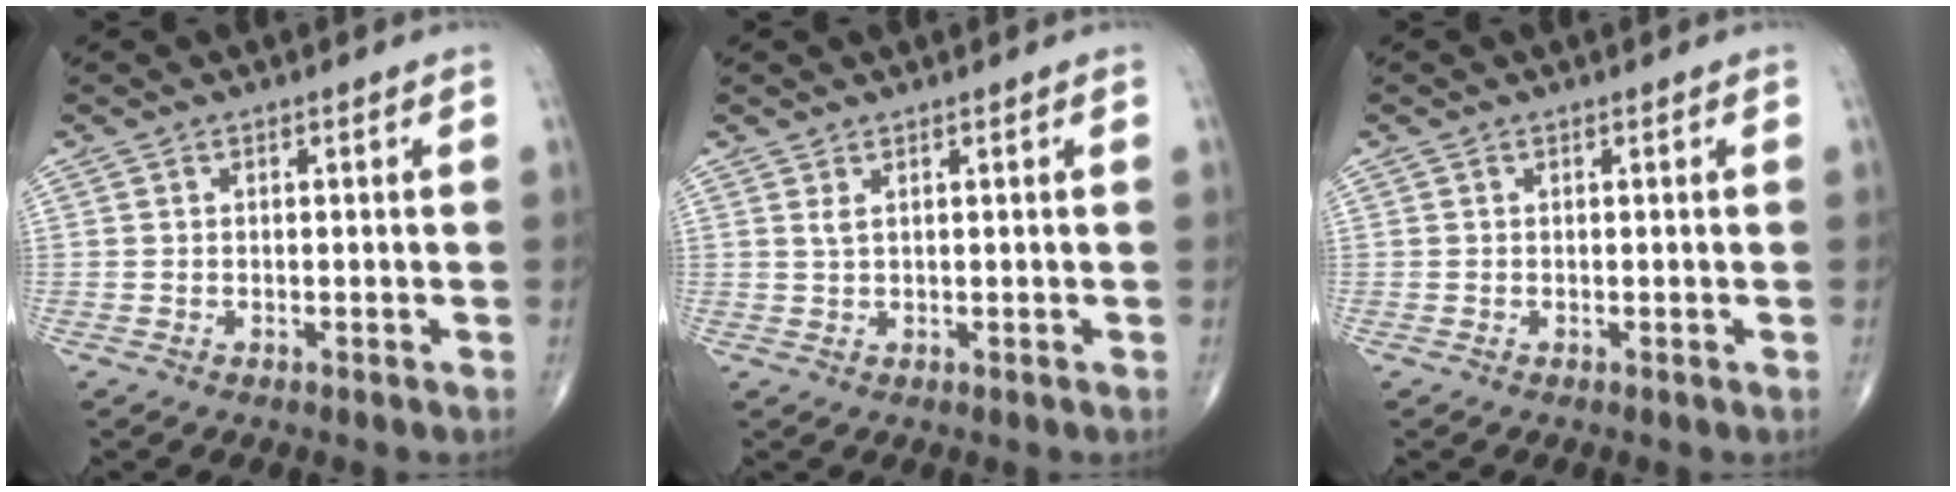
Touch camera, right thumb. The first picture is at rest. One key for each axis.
{"total": 1.0, "fx": 0.6, "fy": 0.3, "fz": 0.8, "tx": -0.020, "ty": 0.002, "tz": 0.015}
{"total": 0.0}